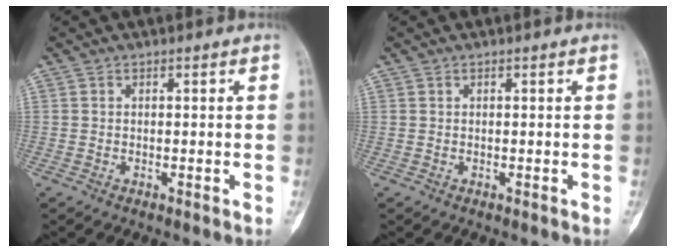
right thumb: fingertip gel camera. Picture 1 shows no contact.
{"total": 0.0}